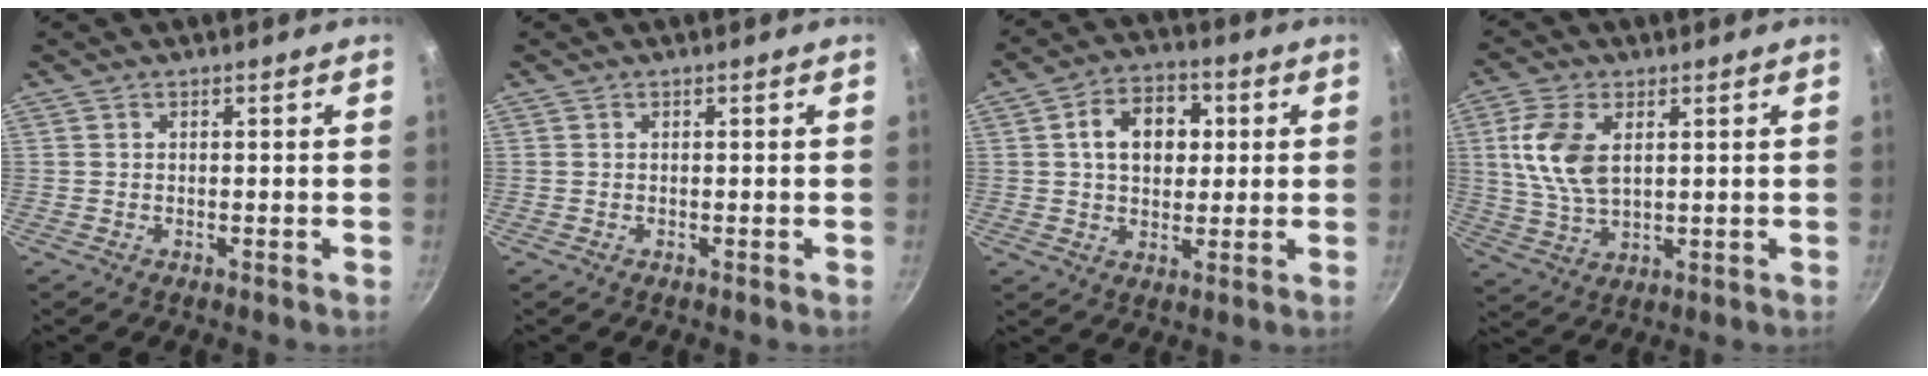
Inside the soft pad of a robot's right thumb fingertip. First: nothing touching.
{"total": 0.0}
{"total": 10.8, "force": [2.1, 7.7, 7.3], "torque": [-0.084, 0.010, 0.024]}
{"total": 10.3, "force": [2.6, 5.8, 8.2], "torque": [-0.162, -0.010, 0.053]}